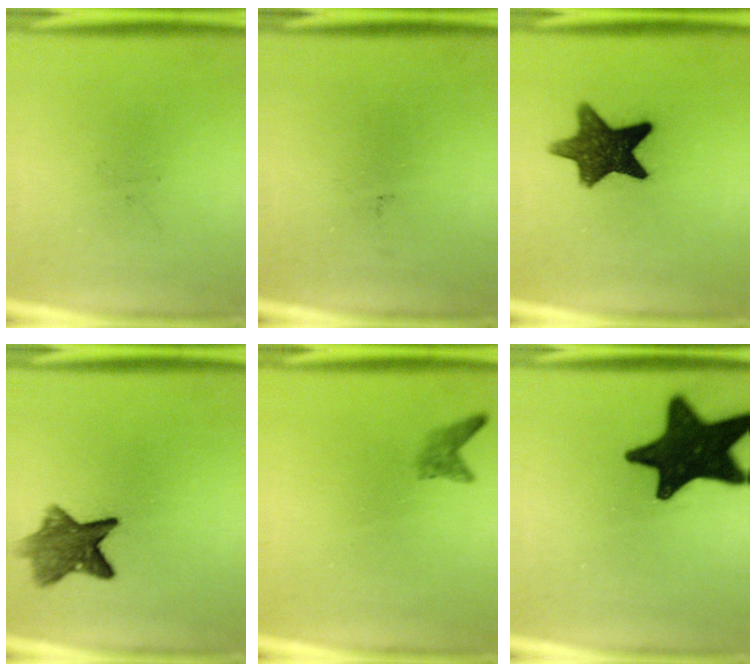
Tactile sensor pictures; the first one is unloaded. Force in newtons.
{"total": 0.0}
{"total": 11.4}
{"total": 7.5}
{"total": 1.6}
{"total": 19.9}